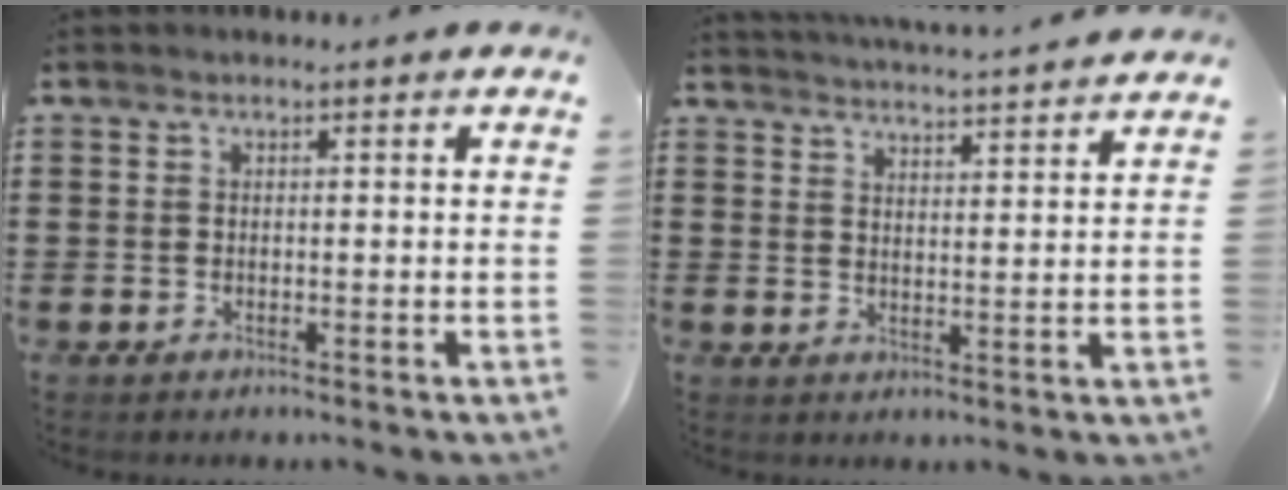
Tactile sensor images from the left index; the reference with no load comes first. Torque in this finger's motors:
{"motor_torque": [0.21, -0.17, 0.19, 0.11]}